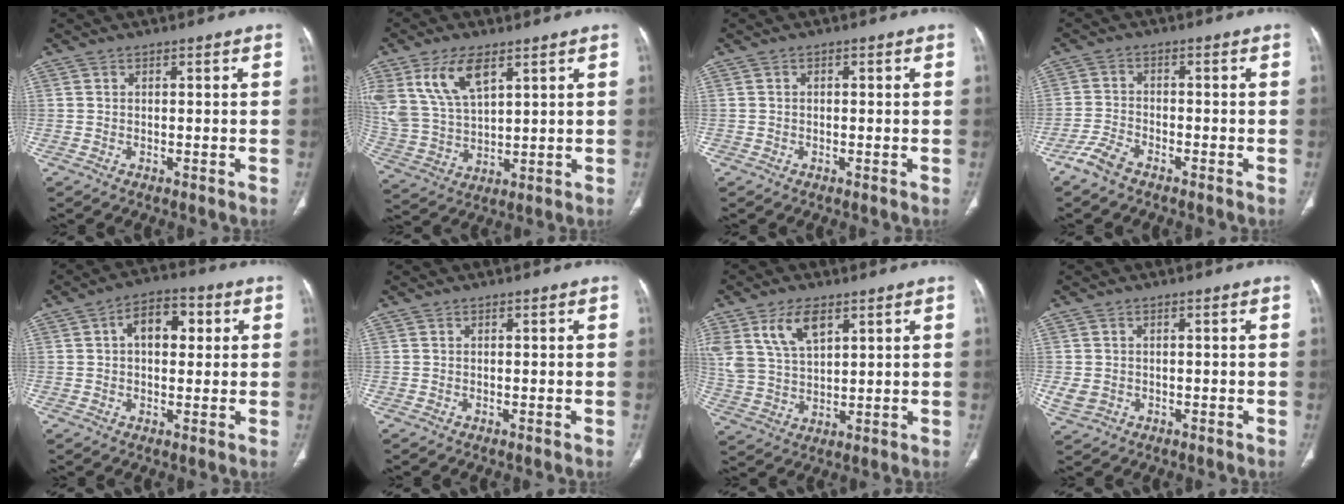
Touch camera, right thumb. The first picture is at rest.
{"total": 12.4, "force": [6.4, 6.1, 8.7], "torque": [-0.171, -0.018, 0.139]}
{"total": 0.6, "force": [0.0, 0.5, 0.3], "torque": [0.002, 0.003, -0.002]}
{"total": 4.5, "force": [-3.4, 1.7, 2.3], "torque": [-0.055, 0.014, -0.071]}
{"total": 8.6, "force": [1.9, 5.2, 6.5], "torque": [-0.078, 0.015, 0.025]}
{"total": 0.0}
{"total": 10.0, "force": [5.2, 5.2, 6.8], "torque": [-0.128, -0.015, 0.112]}
{"total": 3.2, "force": [-0.5, 2.7, 1.6], "torque": [-0.037, 0.001, -0.001]}